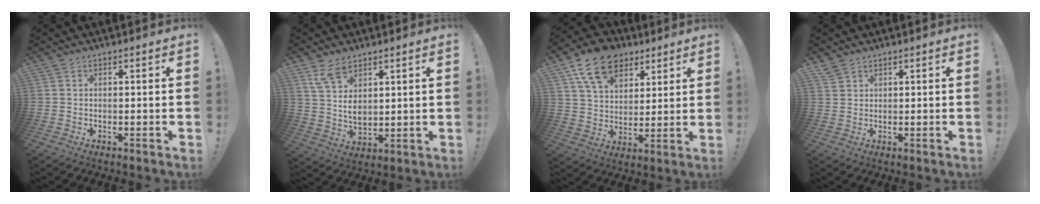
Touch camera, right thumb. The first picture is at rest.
{"total": 8.8, "force": [5.2, 5.1, 4.9], "torque": [-0.083, -0.030, 0.102]}
{"total": 15.5, "force": [8.7, 10.5, 7.4], "torque": [-0.113, -0.042, 0.163]}
{"total": 2.3, "force": [2.0, 1.1, 0.5], "torque": [-0.003, -0.011, 0.037]}